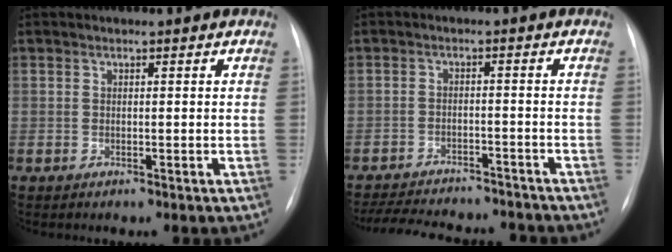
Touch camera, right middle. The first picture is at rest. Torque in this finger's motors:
{"motor_torque": [0.19, -0.27, 0.10, 0.06]}